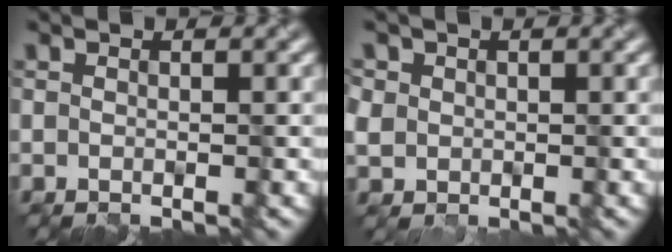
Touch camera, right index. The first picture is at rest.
{"total": 2.7, "force": [1.0, 2.4, 0.5], "torque": [-0.015, 0.015, 0.019]}